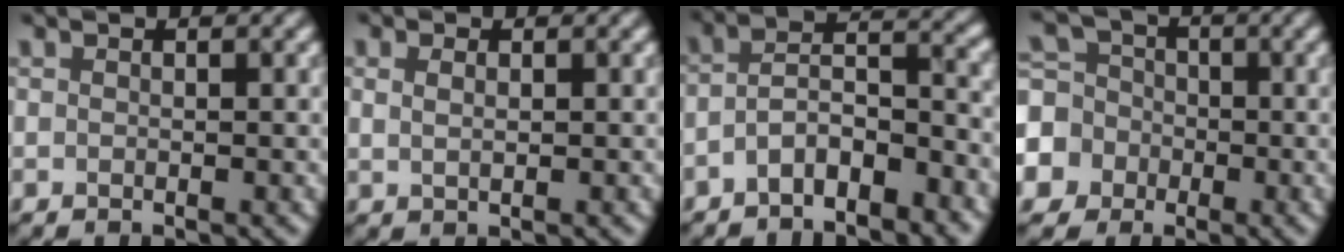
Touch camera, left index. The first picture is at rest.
{"total": 1.5, "force": [0.7, 0.8, 1.0], "torque": [-0.017, -0.003, 0.008]}
{"total": 5.1, "force": [-2.8, 1.8, 3.8], "torque": [-0.069, 0.010, -0.057]}
{"total": 7.1, "force": [-1.4, 6.7, 1.8], "torque": [-0.057, 0.015, -0.058]}